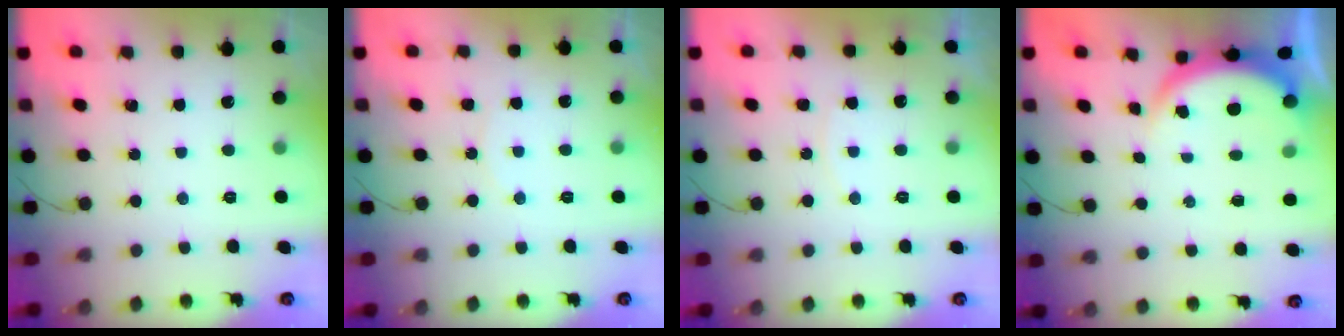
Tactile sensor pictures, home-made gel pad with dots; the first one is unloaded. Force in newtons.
{"total": 3.4, "press": 3.4, "slide": 0.4}
{"total": 4.7, "press": 4.7, "slide": 0.4}
{"total": 4.7, "press": 4.7, "slide": 0.7}